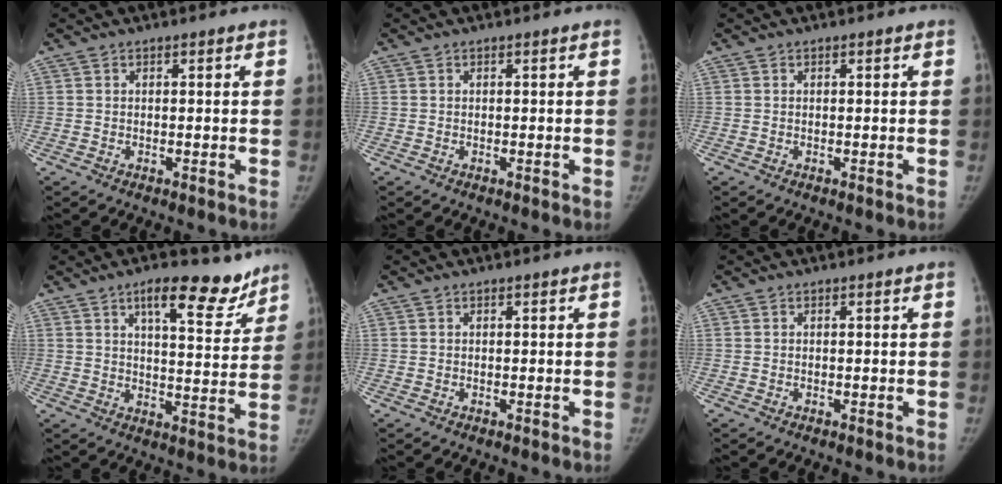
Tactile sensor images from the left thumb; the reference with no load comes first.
{"total": 0.0}
{"total": 0.0}
{"total": 11.9, "force": [8.4, 4.3, 7.3], "torque": [-0.060, -0.048, 0.122]}
{"total": 0.0}
{"total": 0.0}